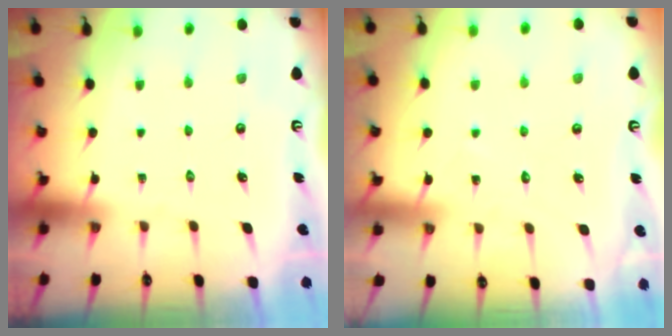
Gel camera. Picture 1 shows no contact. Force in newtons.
{"total": 5.0, "press": 5.0, "slide": 0.1}